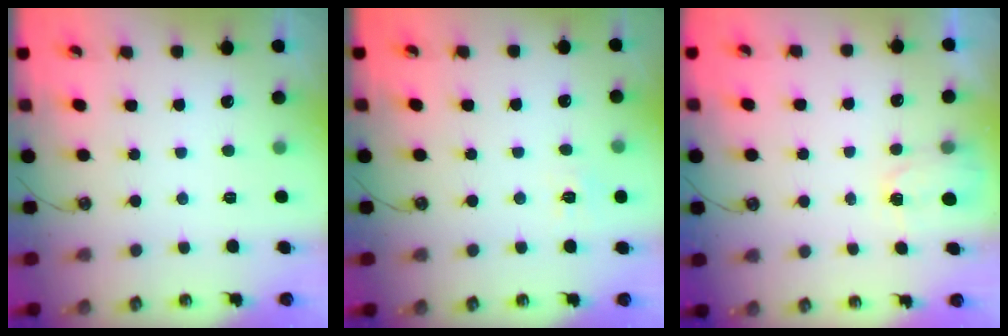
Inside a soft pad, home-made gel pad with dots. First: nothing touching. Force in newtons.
{"total": 6.1, "press": 6.1, "slide": 0.7}
{"total": 2.4, "press": 2.4, "slide": 0.3}